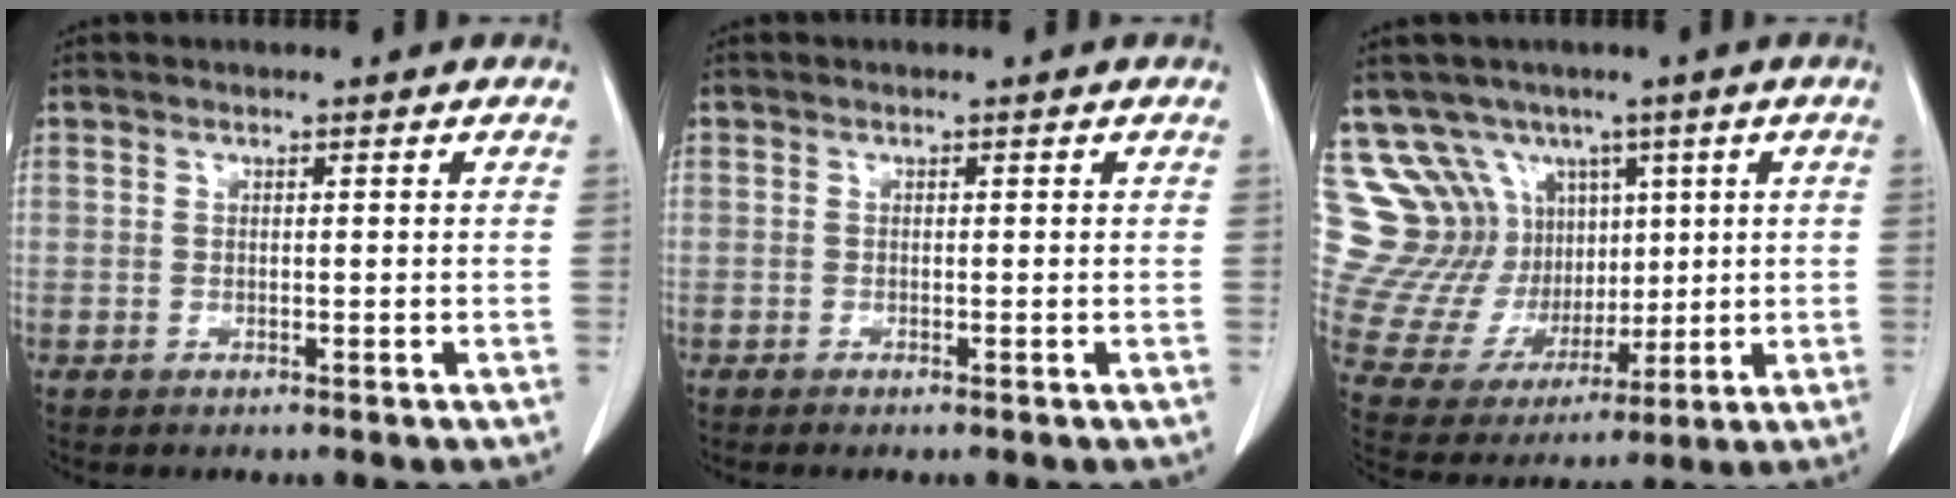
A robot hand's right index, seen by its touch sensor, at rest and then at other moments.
{"total": 0.6, "force": [-0.5, -0.1, 0.3], "torque": [-0.008, -0.001, -0.008]}
{"total": 12.4, "force": [6.0, 10.1, 4.0], "torque": [-0.084, 0.051, 0.137]}